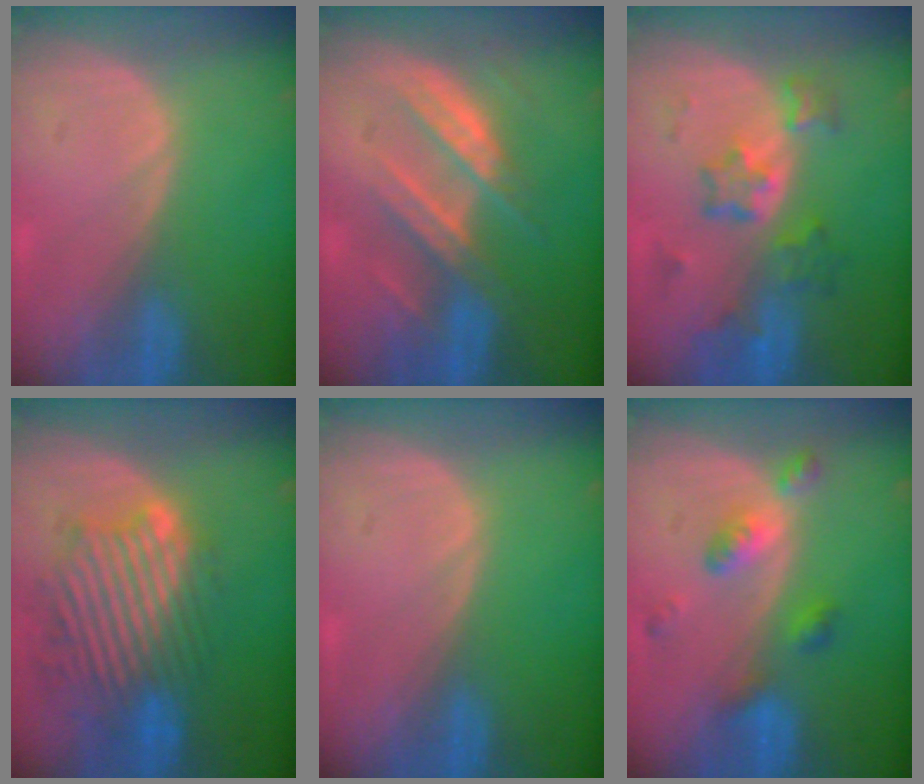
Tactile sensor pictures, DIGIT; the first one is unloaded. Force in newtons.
{"total": 7.9, "press": 7.3, "slide": 2.9}
{"total": 7.0, "press": 6.5, "slide": 2.6}
{"total": 11.0, "press": 10.2, "slide": 4.1}
{"total": 0.0}
{"total": 5.9, "press": 5.1, "slide": 2.9}